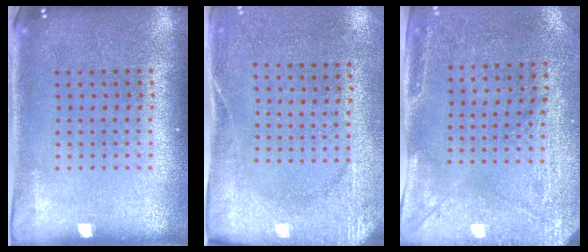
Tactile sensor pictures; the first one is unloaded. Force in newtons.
{"total": 2.6, "press": 2.0, "slide": 1.6}
{"total": 2.9, "press": 2.3, "slide": 1.8}